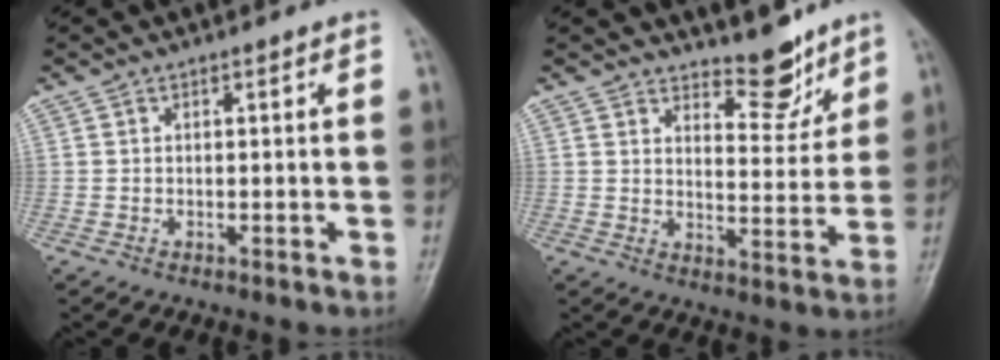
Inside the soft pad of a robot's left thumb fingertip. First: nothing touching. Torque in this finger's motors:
{"motor_torque": [-0.22, 0.33, -0.42, -0.29, 0.01]}